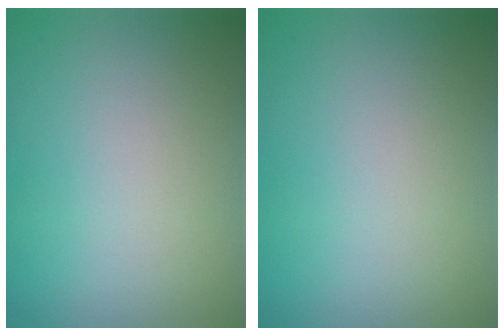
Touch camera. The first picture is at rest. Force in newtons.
{"total": 0.0}